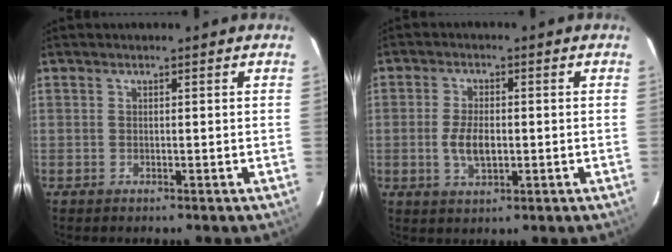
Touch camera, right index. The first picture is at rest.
{"total": 5.4, "force": [-0.9, 2.6, 4.6], "torque": [-0.096, -0.002, -0.014]}